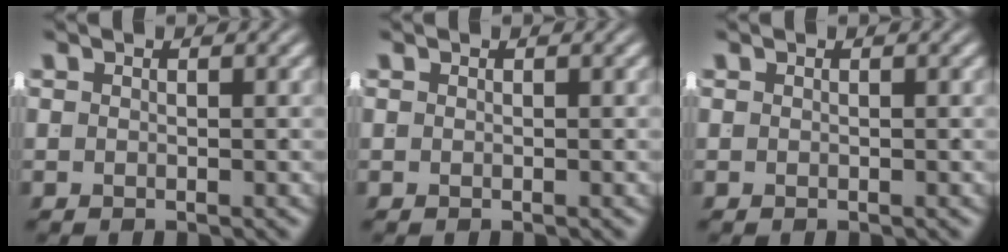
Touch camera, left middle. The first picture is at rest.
{"total": 0.0}
{"total": 0.0}